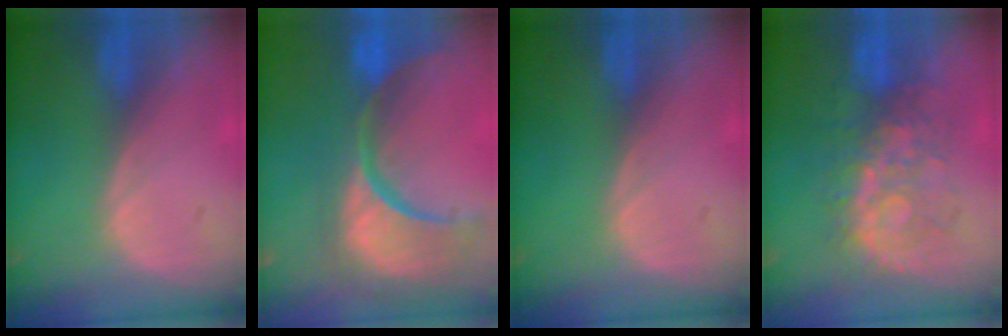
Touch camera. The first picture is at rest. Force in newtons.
{"total": 15.5, "press": 12.2, "slide": 9.6}
{"total": 0.0}
{"total": 7.9, "press": 7.9, "slide": 0.0}